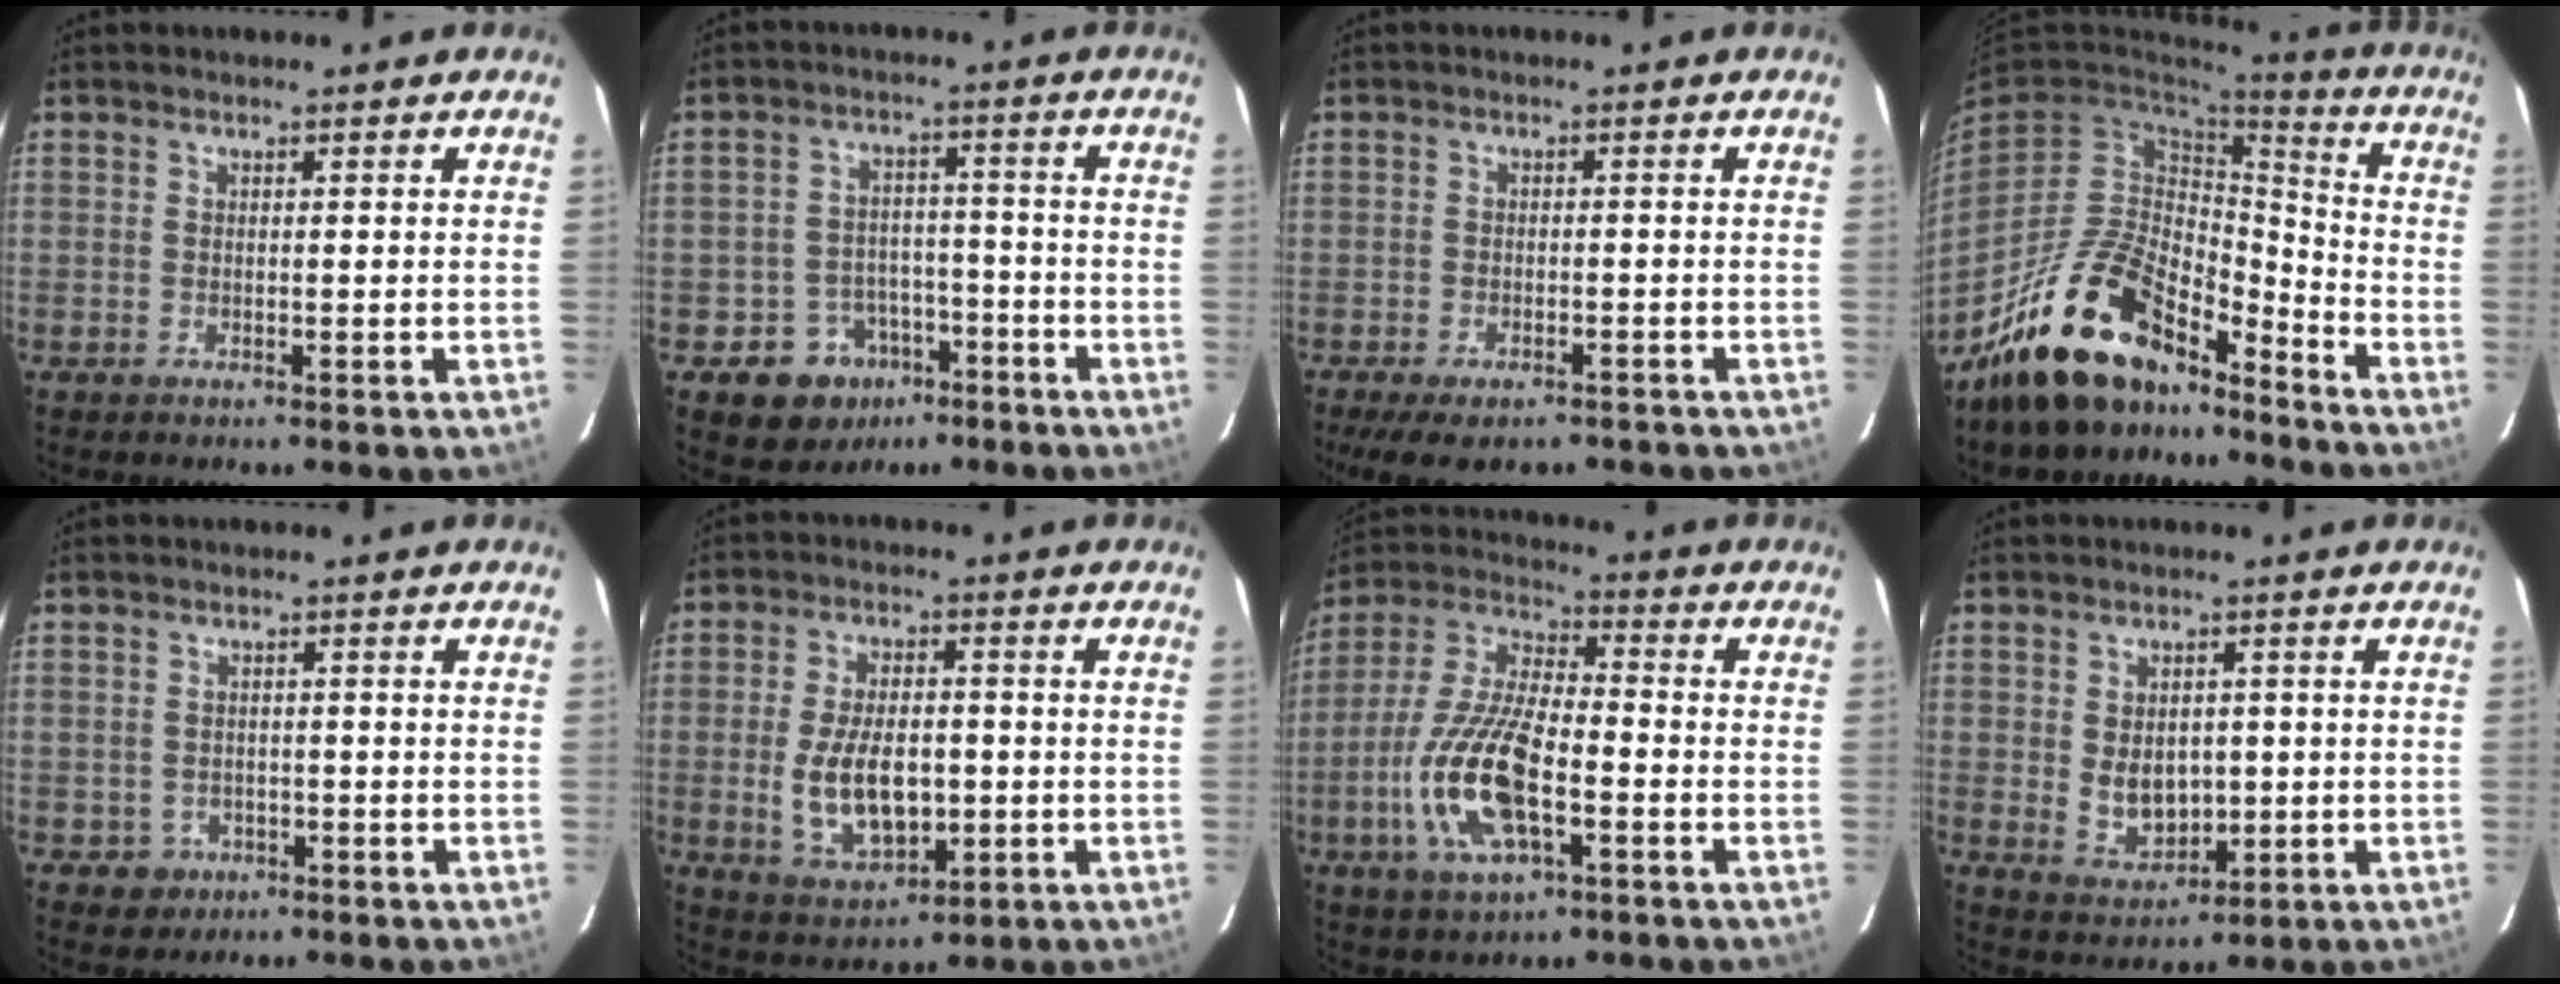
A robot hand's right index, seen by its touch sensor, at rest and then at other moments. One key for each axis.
{"total": 9.4, "fx": -5.4, "fy": 7.5, "fz": 1.6, "tx": -0.040, "ty": 0.034, "tz": -0.066}
{"total": 9.3, "fx": -7.1, "fy": 3.6, "fz": 4.8, "tx": -0.107, "ty": -0.023, "tz": -0.105}
{"total": 19.1, "fx": -14.3, "fy": 8.2, "fz": 9.6, "tx": -0.198, "ty": 0.017, "tz": -0.241}
{"total": 3.6, "fx": -1.2, "fy": 3.4, "fz": 0.3, "tx": -0.015, "ty": 0.008, "tz": -0.012}
{"total": 11.5, "fx": -1.7, "fy": 6.0, "fz": 9.7, "tx": -0.191, "ty": -0.004, "tz": -0.017}
{"total": 16.5, "fx": -5.1, "fy": 6.3, "fz": 14.3, "tx": -0.308, "ty": -0.005, "tz": -0.097}
{"total": 6.9, "fx": -0.1, "fy": 5.0, "fz": 4.7, "tx": -0.087, "ty": -0.003, "tz": 0.016}